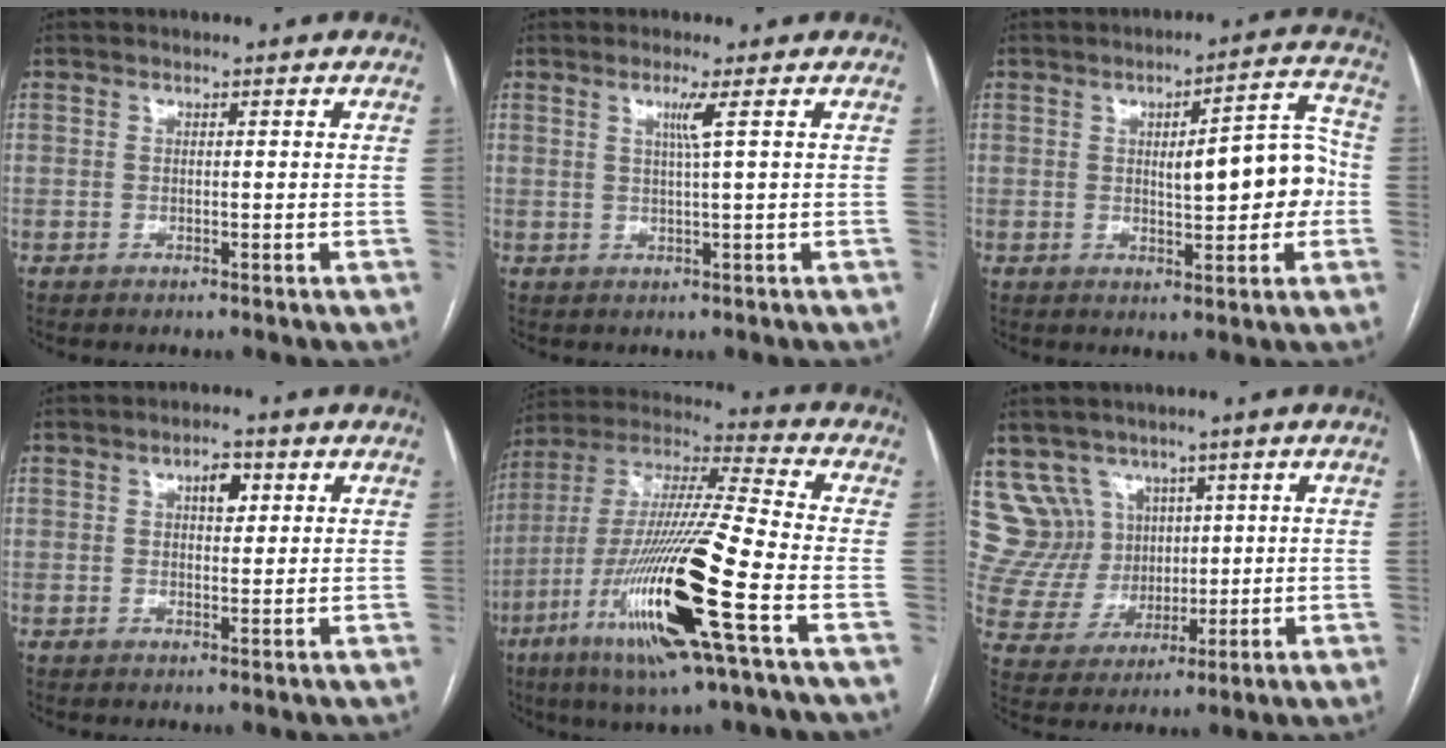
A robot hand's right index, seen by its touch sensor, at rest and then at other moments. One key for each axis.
{"total": 2.4, "fx": 0.9, "fy": -0.8, "fz": 2.1, "tx": -0.044, "ty": -0.004, "tz": 0.019}
{"total": 10.2, "fx": -0.3, "fy": 2.9, "fz": 9.8, "tx": -0.127, "ty": 0.029, "tz": 0.001}
{"total": 3.3, "fx": 1.2, "fy": 1.6, "fz": 2.6, "tx": -0.041, "ty": 0.006, "tz": 0.018}
{"total": 22.4, "fx": -8.2, "fy": 0.9, "fz": 20.8, "tx": -0.422, "ty": -0.031, "tz": -0.156}
{"total": 9.4, "fx": 5.1, "fy": 7.9, "fz": 0.7, "tx": -0.032, "ty": 0.049, "tz": 0.116}